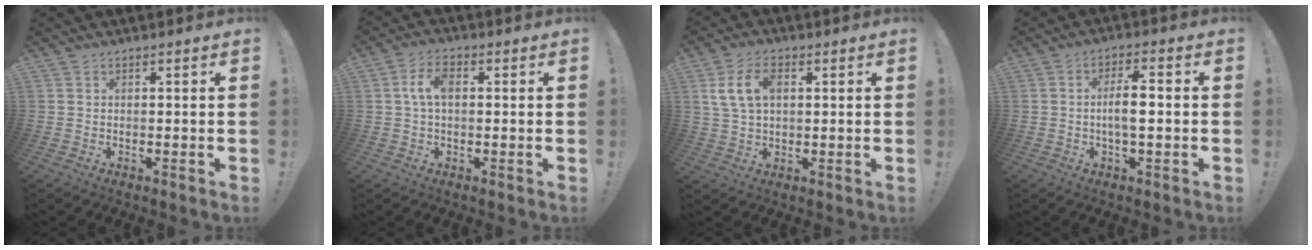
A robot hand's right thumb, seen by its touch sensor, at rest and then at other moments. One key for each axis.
{"total": 6.0, "fx": 0.6, "fy": 3.5, "fz": 4.9, "tx": -0.098, "ty": 0.013, "tz": 0.010}
{"total": 9.4, "fx": 2.4, "fy": 5.9, "fz": 6.9, "tx": -0.137, "ty": 0.012, "tz": 0.045}
{"total": 7.2, "fx": -0.9, "fy": 2.3, "fz": 6.8, "tx": -0.122, "ty": 0.011, "tz": -0.019}